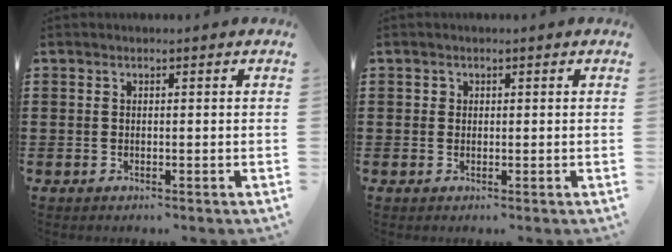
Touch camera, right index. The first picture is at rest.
{"total": 0.7, "force": [0.2, 0.6, 0.1], "torque": [-0.003, 0.006, 0.003]}